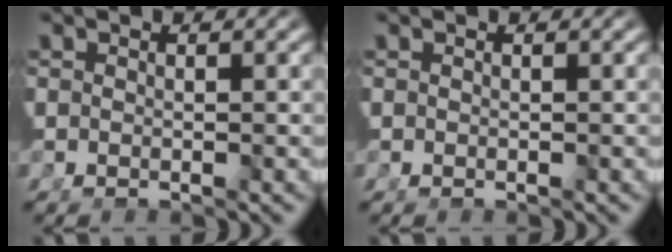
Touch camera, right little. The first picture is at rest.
{"total": 0.0}